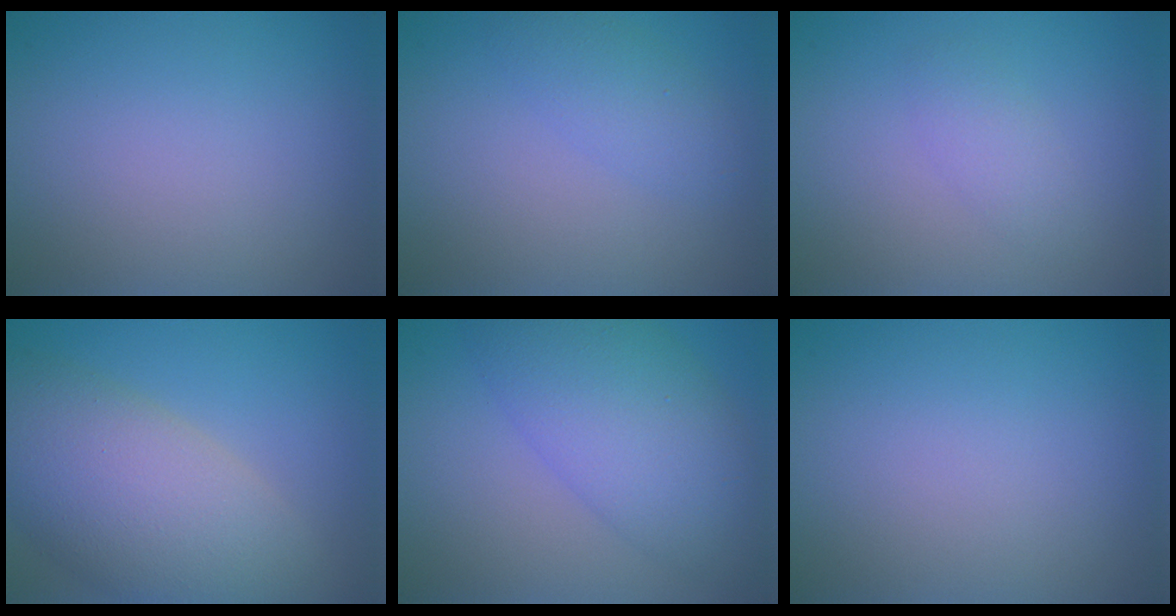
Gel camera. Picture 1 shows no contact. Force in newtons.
{"total": 2.2, "press": 2.2, "slide": 0.0}
{"total": 1.6, "press": 1.6, "slide": 0.1}
{"total": 10.2, "press": 10.2, "slide": 0.7}
{"total": 7.5, "press": 7.5, "slide": 0.3}
{"total": 0.0}